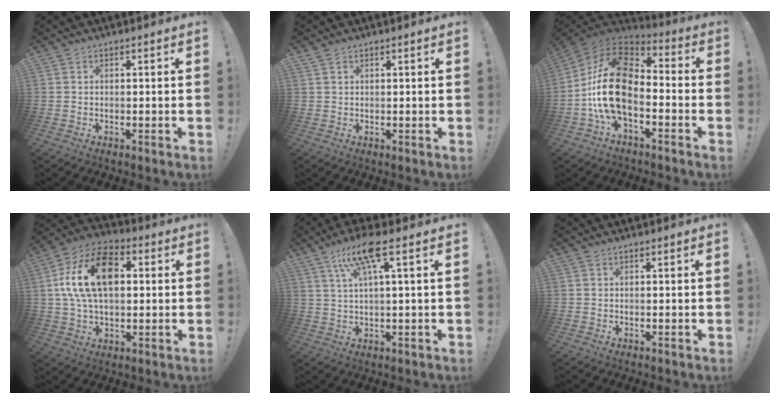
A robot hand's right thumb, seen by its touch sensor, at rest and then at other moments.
{"total": 1.5, "force": [1.1, 1.0, 0.1], "torque": [-0.001, -0.006, 0.021]}
{"total": 20.4, "force": [-3.4, 12.2, 16.0], "torque": [-0.315, 0.031, -0.048]}
{"total": 18.3, "force": [3.7, 11.5, 13.8], "torque": [-0.248, 0.004, 0.063]}
{"total": 10.3, "force": [4.5, 1.6, 9.1], "torque": [-0.164, -0.007, 0.074]}
{"total": 0.0}